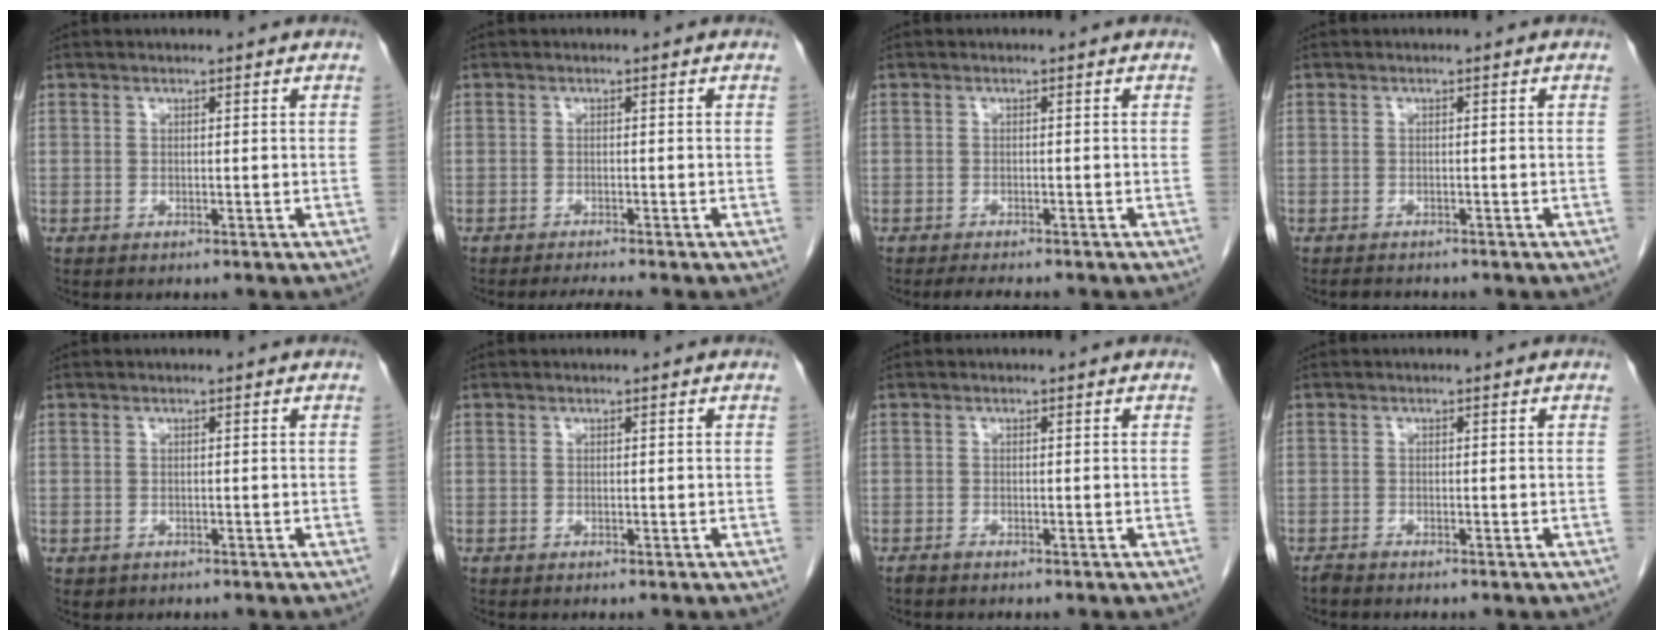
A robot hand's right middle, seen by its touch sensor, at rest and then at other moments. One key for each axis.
{"total": 2.3, "fx": -2.0, "fy": -0.8, "fz": 0.7, "tx": -0.018, "ty": -0.011, "tz": -0.036}
{"total": 3.5, "fx": -3.1, "fy": 0.5, "fz": 1.7, "tx": -0.026, "ty": -0.008, "tz": -0.042}
{"total": 1.6, "fx": -1.5, "fy": 0.4, "fz": 0.4, "tx": -0.013, "ty": -0.006, "tz": -0.020}
{"total": 0.8, "fx": -0.3, "fy": 0.7, "fz": 0.2, "tx": -0.007, "ty": 0.003, "tz": 0.002}
{"total": 0.0}
{"total": 0.5, "fx": -0.5, "fy": 0.0, "fz": 0.2, "tx": -0.008, "ty": -0.001, "tz": -0.010}
{"total": 0.8, "fx": -0.7, "fy": 0.0, "fz": 0.2, "tx": -0.011, "ty": -0.002, "tz": -0.015}